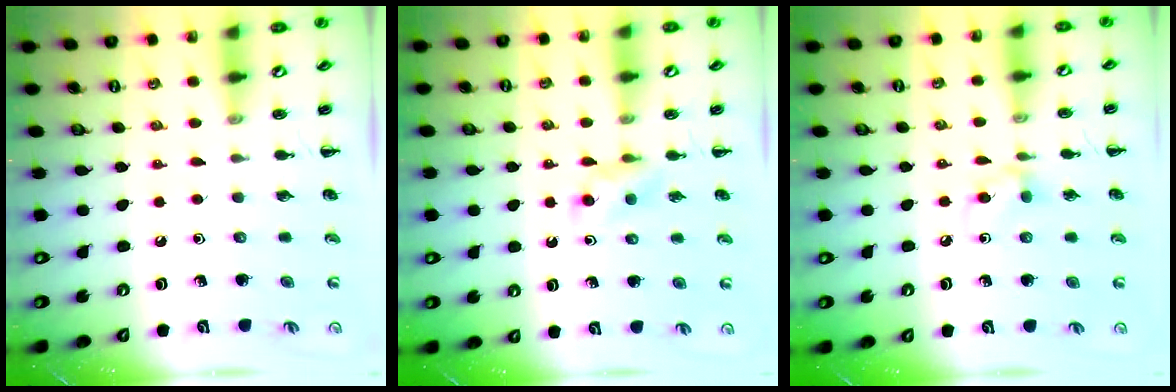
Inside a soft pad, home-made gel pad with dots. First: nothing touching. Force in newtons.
{"total": 3.9, "press": 3.5, "slide": 1.6}
{"total": 6.5, "press": 6.2, "slide": 1.9}